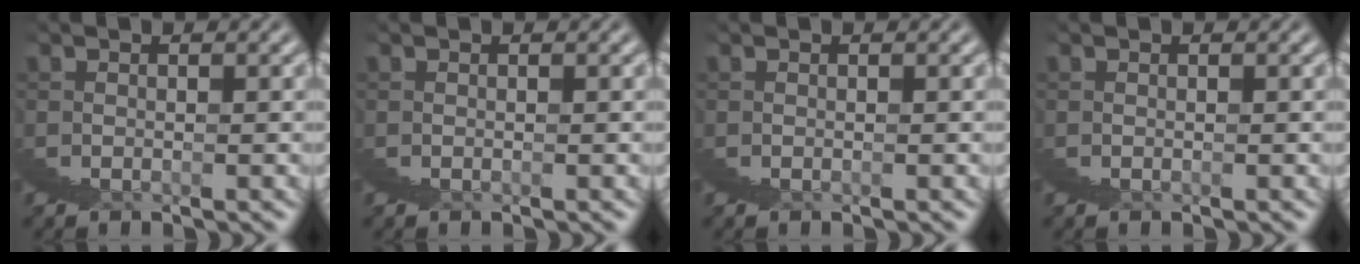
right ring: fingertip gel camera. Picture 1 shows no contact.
{"total": 0.0}
{"total": 0.0}
{"total": 0.0}